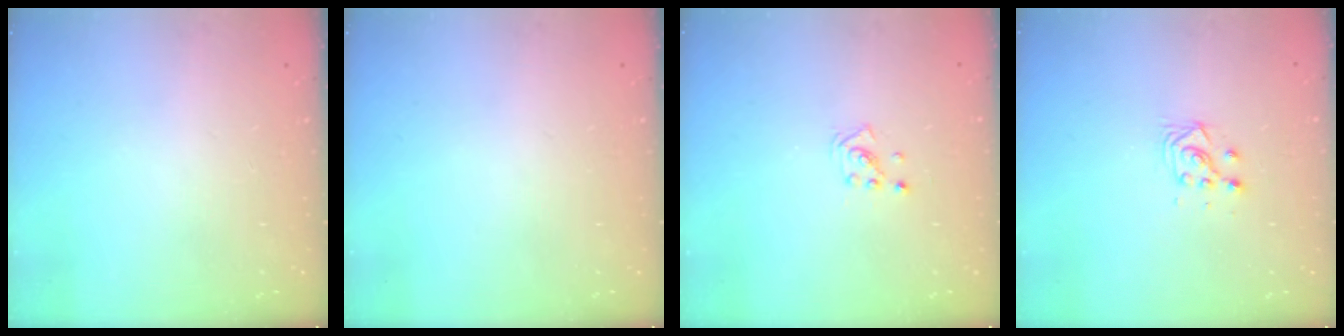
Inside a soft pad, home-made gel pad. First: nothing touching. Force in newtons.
{"total": 0.0}
{"total": 1.9, "press": 1.9, "slide": 0.1}
{"total": 3.5, "press": 3.4, "slide": 0.9}